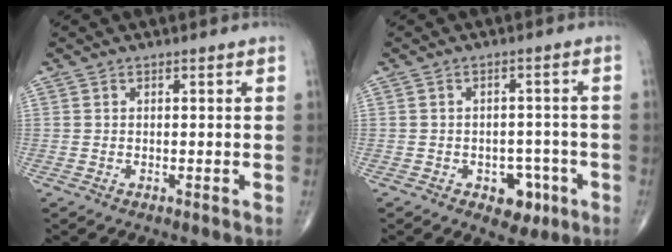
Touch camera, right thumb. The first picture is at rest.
{"total": 5.8, "force": [-2.6, 3.9, 3.4], "torque": [-0.014, 0.020, -0.030]}